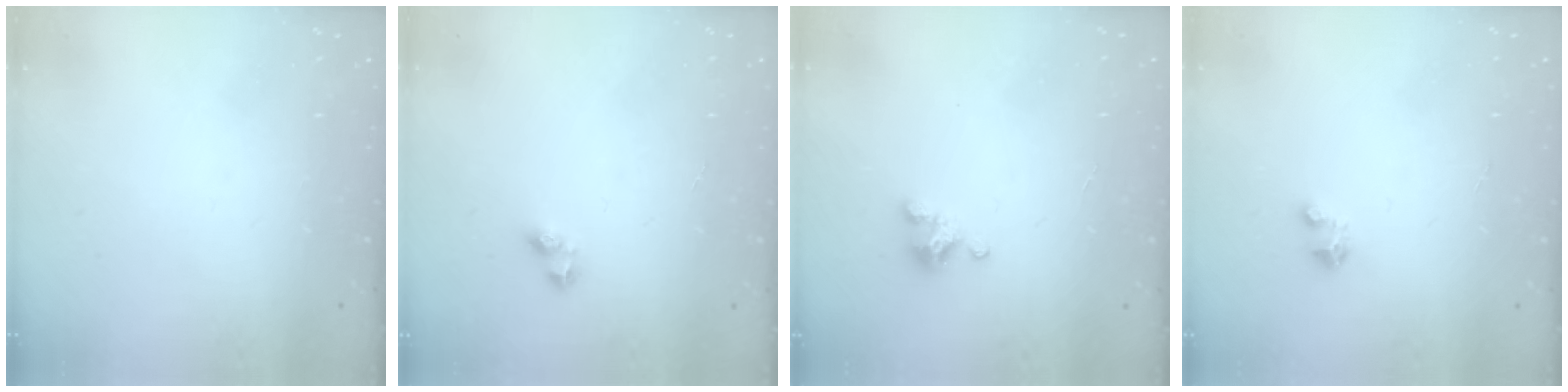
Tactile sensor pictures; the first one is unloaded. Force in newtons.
{"total": 2.5, "press": 2.2, "slide": 1.3}
{"total": 3.4, "press": 3.4, "slide": 0.2}
{"total": 2.1, "press": 2.1, "slide": 0.1}